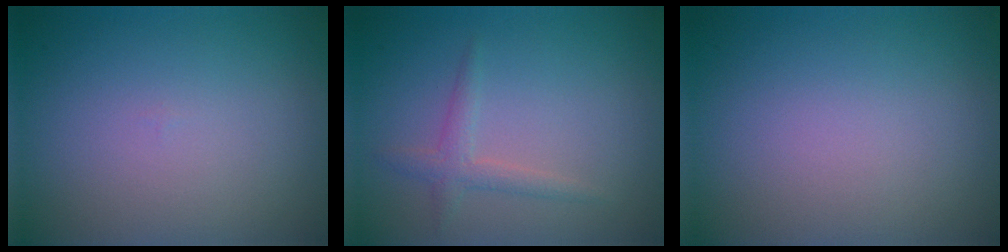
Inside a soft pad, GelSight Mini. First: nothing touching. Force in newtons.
{"total": 1.6, "press": 1.6, "slide": 0.0}
{"total": 0.0}